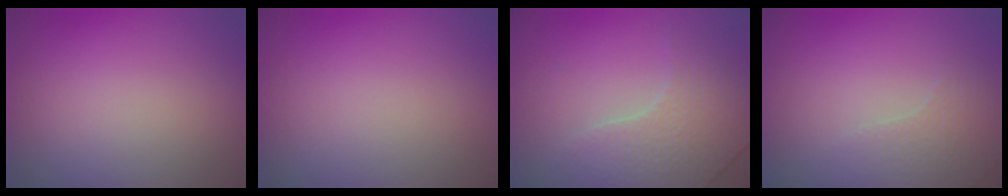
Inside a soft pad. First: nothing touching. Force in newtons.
{"total": 0.0}
{"total": 3.9, "press": 3.2, "slide": 2.2}
{"total": 1.3, "press": 0.9, "slide": 0.9}